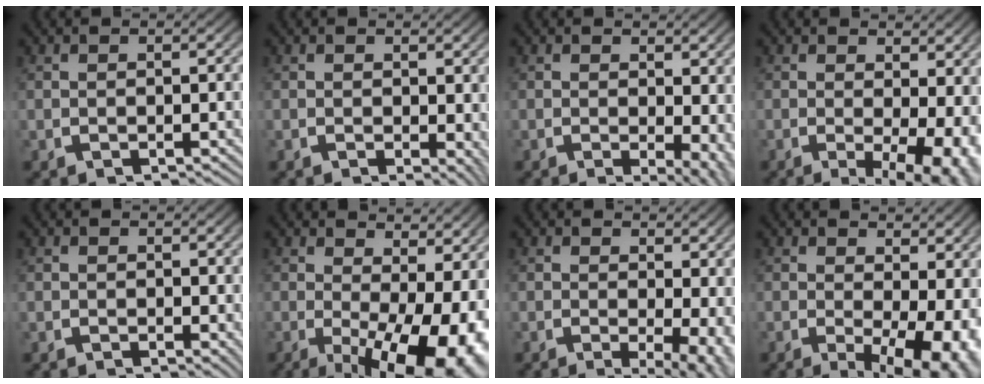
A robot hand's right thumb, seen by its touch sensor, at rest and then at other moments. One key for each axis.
{"total": 1.7, "fx": 0.1, "fy": 0.9, "fz": 1.5, "tx": -0.007, "ty": -0.008, "tz": 0.004}
{"total": 3.4, "fx": -0.2, "fy": 1.6, "fz": 3.0, "tx": -0.033, "ty": -0.019, "tz": 0.001}
{"total": 7.2, "fx": -1.6, "fy": 3.9, "fz": 5.9, "tx": -0.077, "ty": -0.035, "tz": -0.014}
{"total": 0.6, "fx": 0.1, "fy": 0.4, "fz": 0.5, "tx": -0.002, "ty": -0.004, "tz": 0.004}
{"total": 11.9, "fx": -2.4, "fy": 6.4, "fz": 9.7, "tx": -0.137, "ty": -0.055, "tz": -0.010}
{"total": 5.2, "fx": -1.0, "fy": 2.6, "fz": 4.4, "tx": -0.057, "ty": -0.026, "tz": -0.009}
{"total": 8.2, "fx": -1.6, "fy": 4.4, "fz": 6.7, "tx": -0.091, "ty": -0.039, "tz": -0.011}